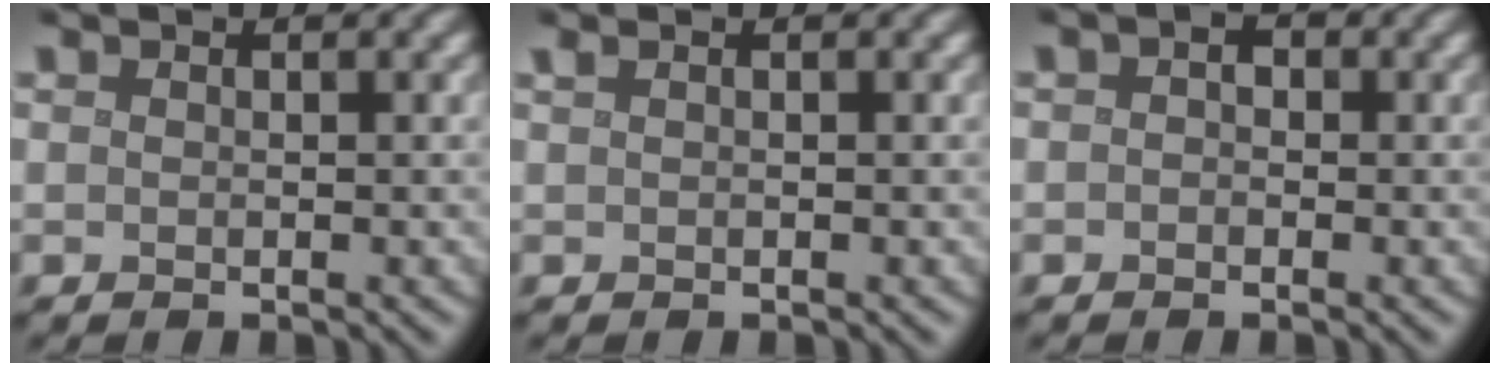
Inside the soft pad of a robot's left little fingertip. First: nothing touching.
{"total": 0.7, "force": [0.4, 0.2, 0.6], "torque": [-0.014, 0.008, 0.006]}
{"total": 1.2, "force": [0.0, 0.9, 0.9], "torque": [-0.013, 0.001, -0.007]}